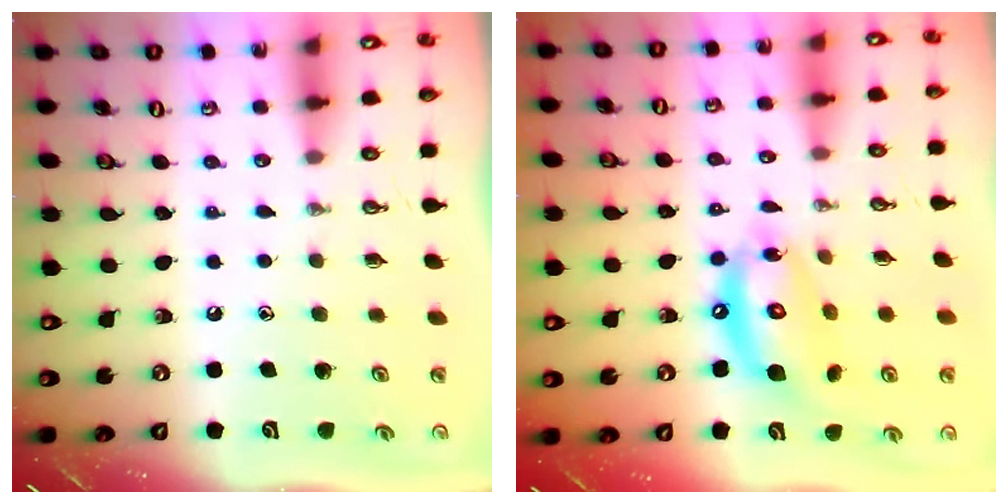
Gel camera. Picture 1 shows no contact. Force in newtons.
{"total": 13.5, "press": 13.4, "slide": 1.3}